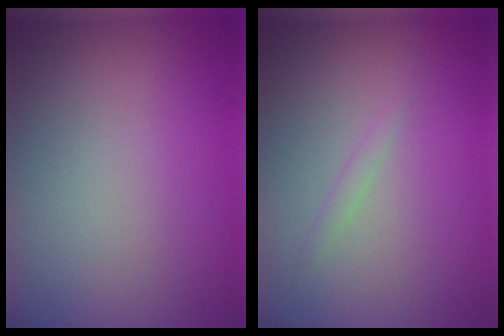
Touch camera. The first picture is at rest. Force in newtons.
{"total": 0.7, "press": 0.7, "slide": 0.1}